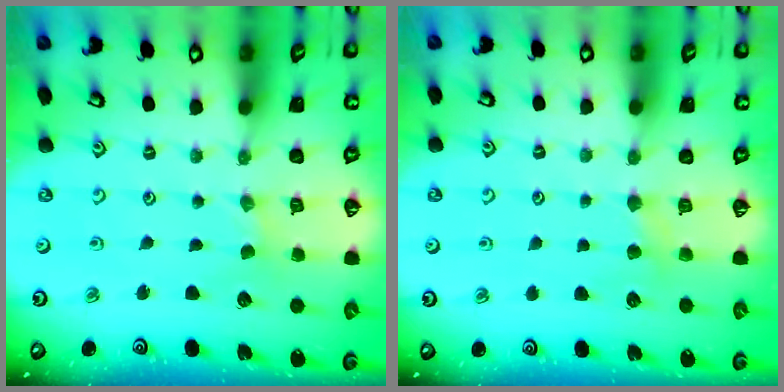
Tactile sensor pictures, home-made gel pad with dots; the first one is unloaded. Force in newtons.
{"total": 2.9, "press": 2.9, "slide": 0.5}